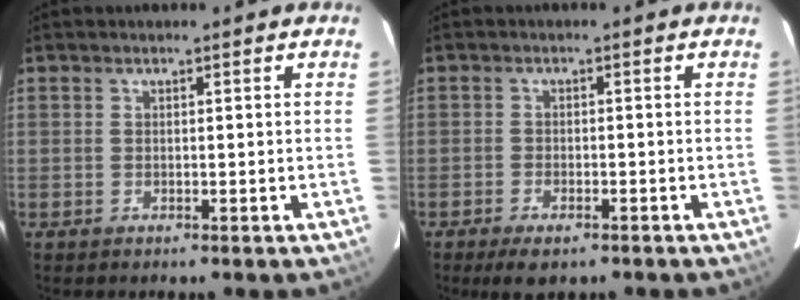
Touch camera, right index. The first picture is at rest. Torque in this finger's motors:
{"motor_torque": [0.43, -0.35, -0.01, 0.01]}